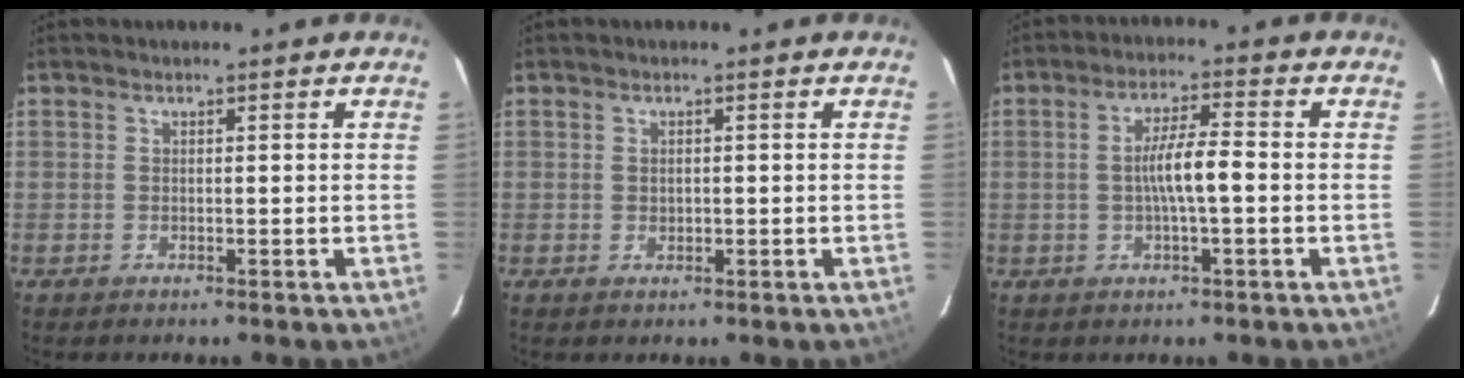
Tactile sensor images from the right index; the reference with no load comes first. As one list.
[{"total": 1.0, "force": [0.0, 0.9, 0.5], "torque": [-0.008, 0.000, 0.002]}, {"total": 5.8, "force": [-0.7, 0.3, 5.8], "torque": [-0.104, 0.003, -0.011]}]